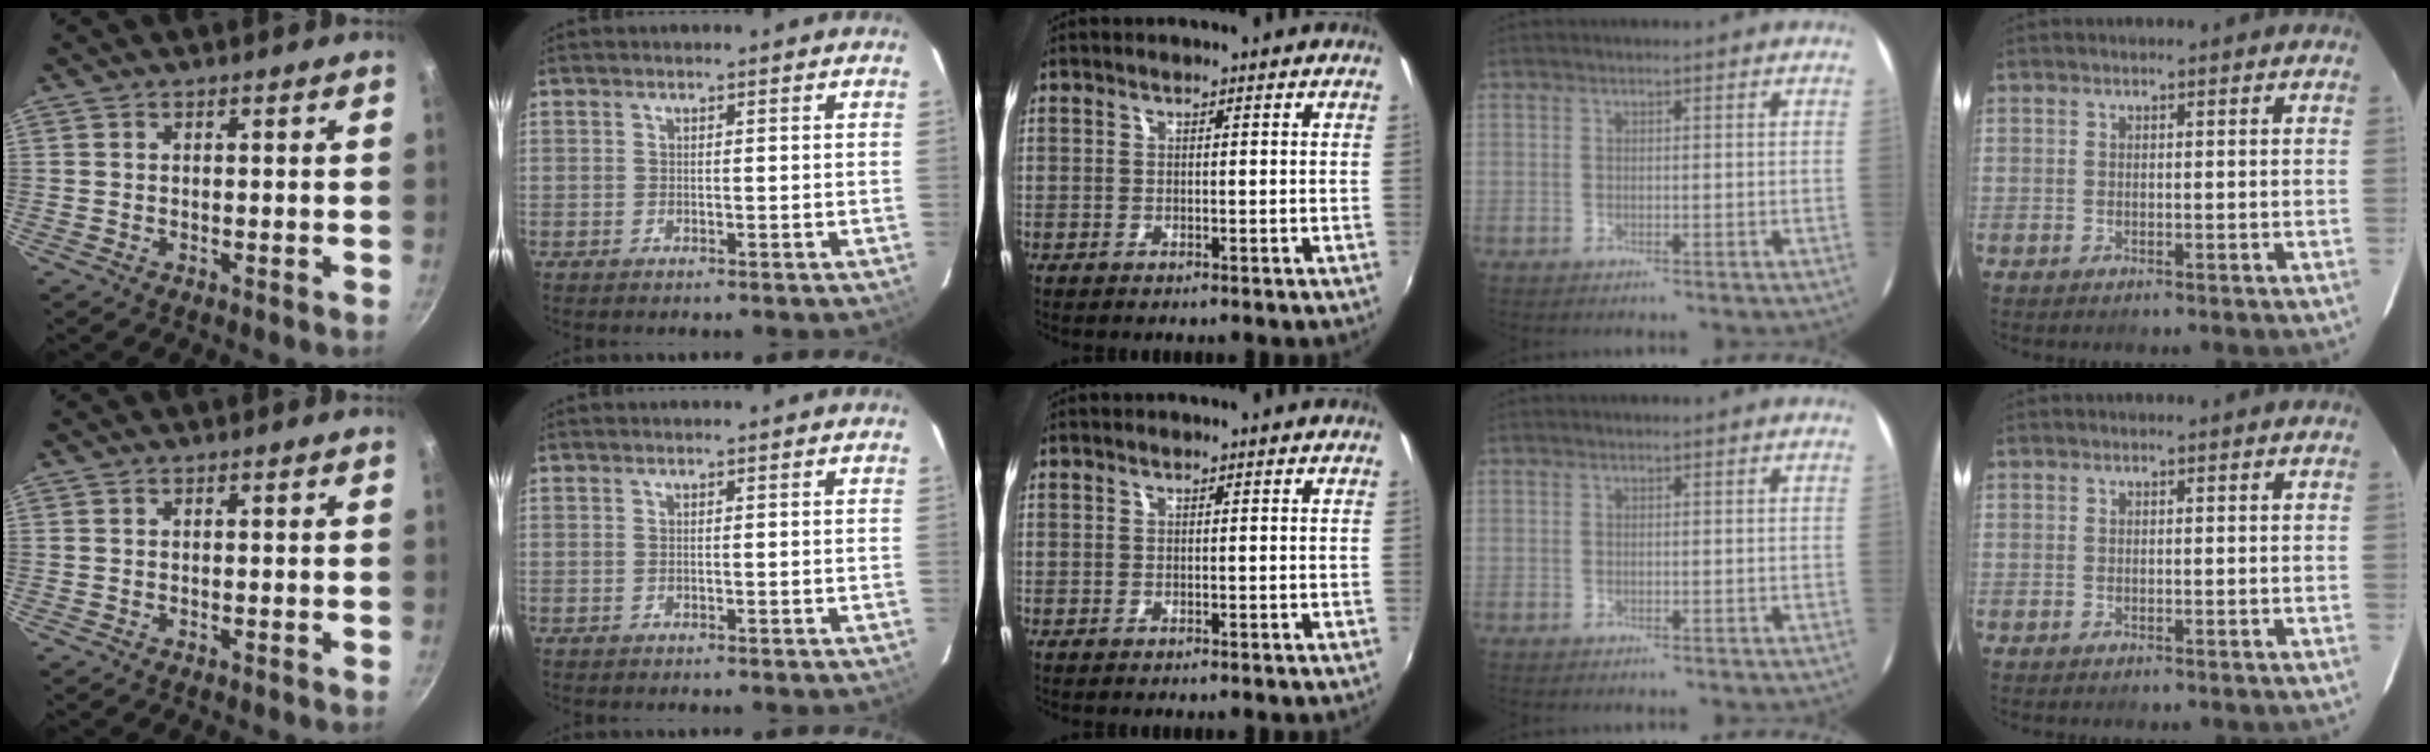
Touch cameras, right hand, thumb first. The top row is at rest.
{}